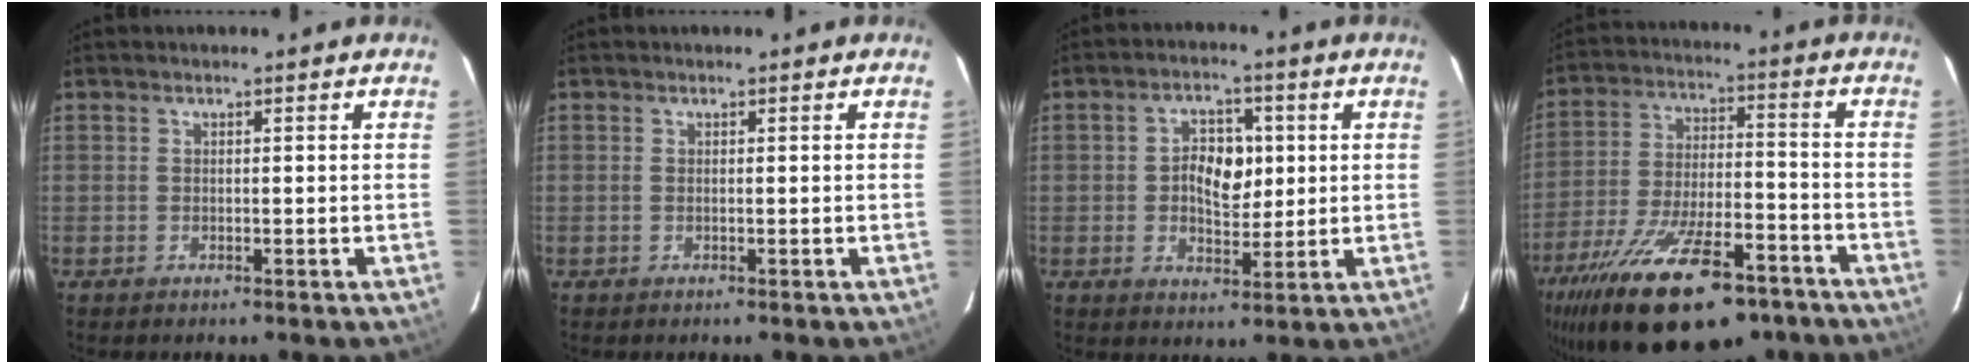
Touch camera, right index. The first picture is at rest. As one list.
[{"total": 0.0}, {"total": 7.3, "force": [0.7, 4.8, 5.5], "torque": [-0.098, 0.011, 0.013]}, {"total": 24.8, "force": [-16.9, 9.2, 15.7], "torque": [-0.293, -0.038, -0.255]}]